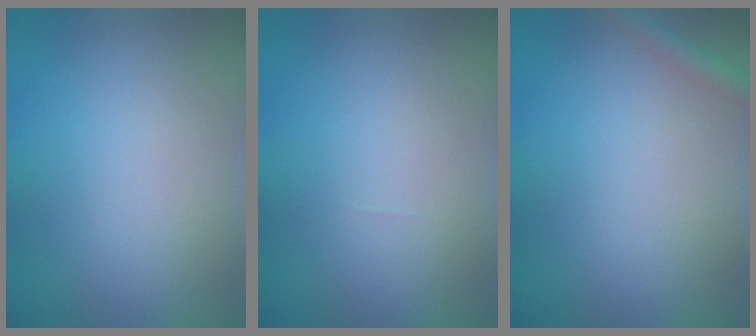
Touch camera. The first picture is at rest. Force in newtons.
{"total": 0.0}
{"total": 1.5, "press": 1.5, "slide": 0.1}